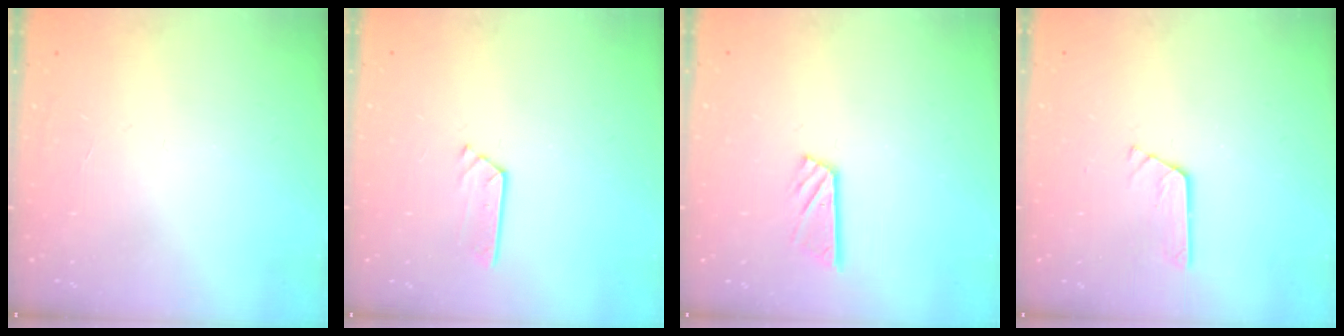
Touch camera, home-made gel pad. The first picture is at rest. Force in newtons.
{"total": 2.4, "press": 2.4, "slide": 0.2}
{"total": 7.3, "press": 7.3, "slide": 0.4}
{"total": 3.4, "press": 3.4, "slide": 0.2}